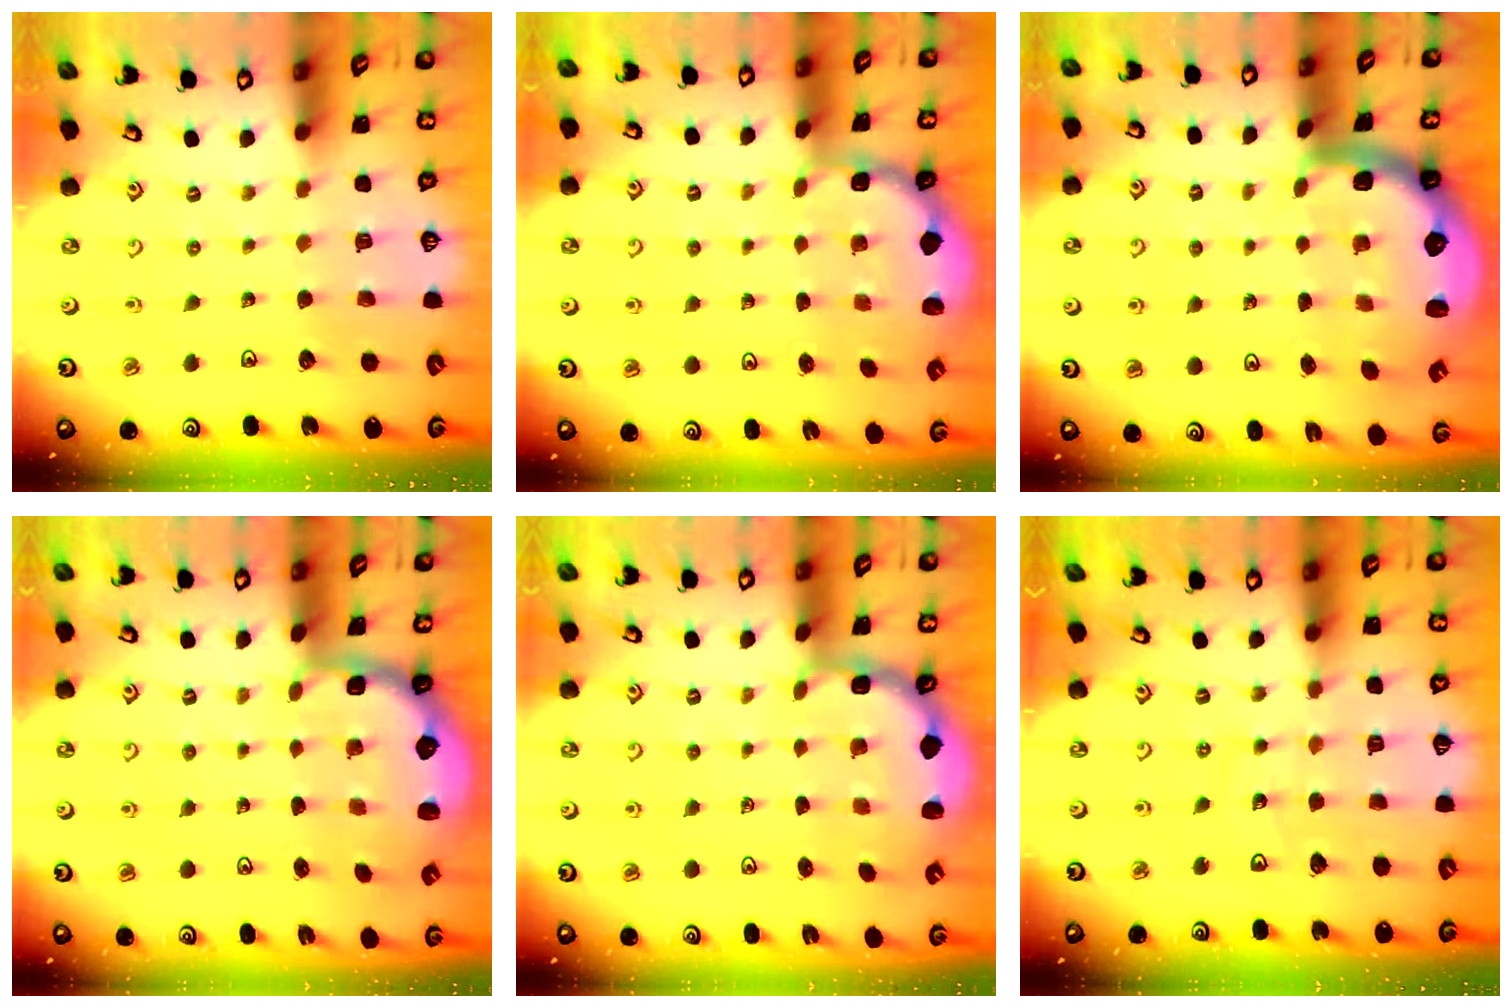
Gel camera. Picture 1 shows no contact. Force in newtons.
{"total": 1.8, "press": 1.7, "slide": 0.7}
{"total": 2.9, "press": 2.6, "slide": 1.4}
{"total": 2.3, "press": 1.7, "slide": 1.5}
{"total": 2.8, "press": 2.3, "slide": 1.7}
{"total": 9.5, "press": 9.1, "slide": 2.9}